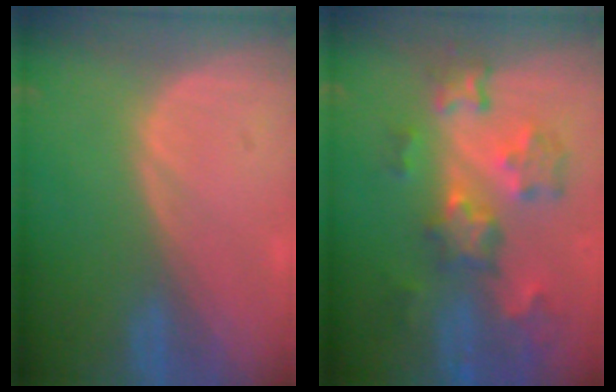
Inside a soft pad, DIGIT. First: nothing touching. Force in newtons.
{"total": 9.2, "press": 8.1, "slide": 4.5}